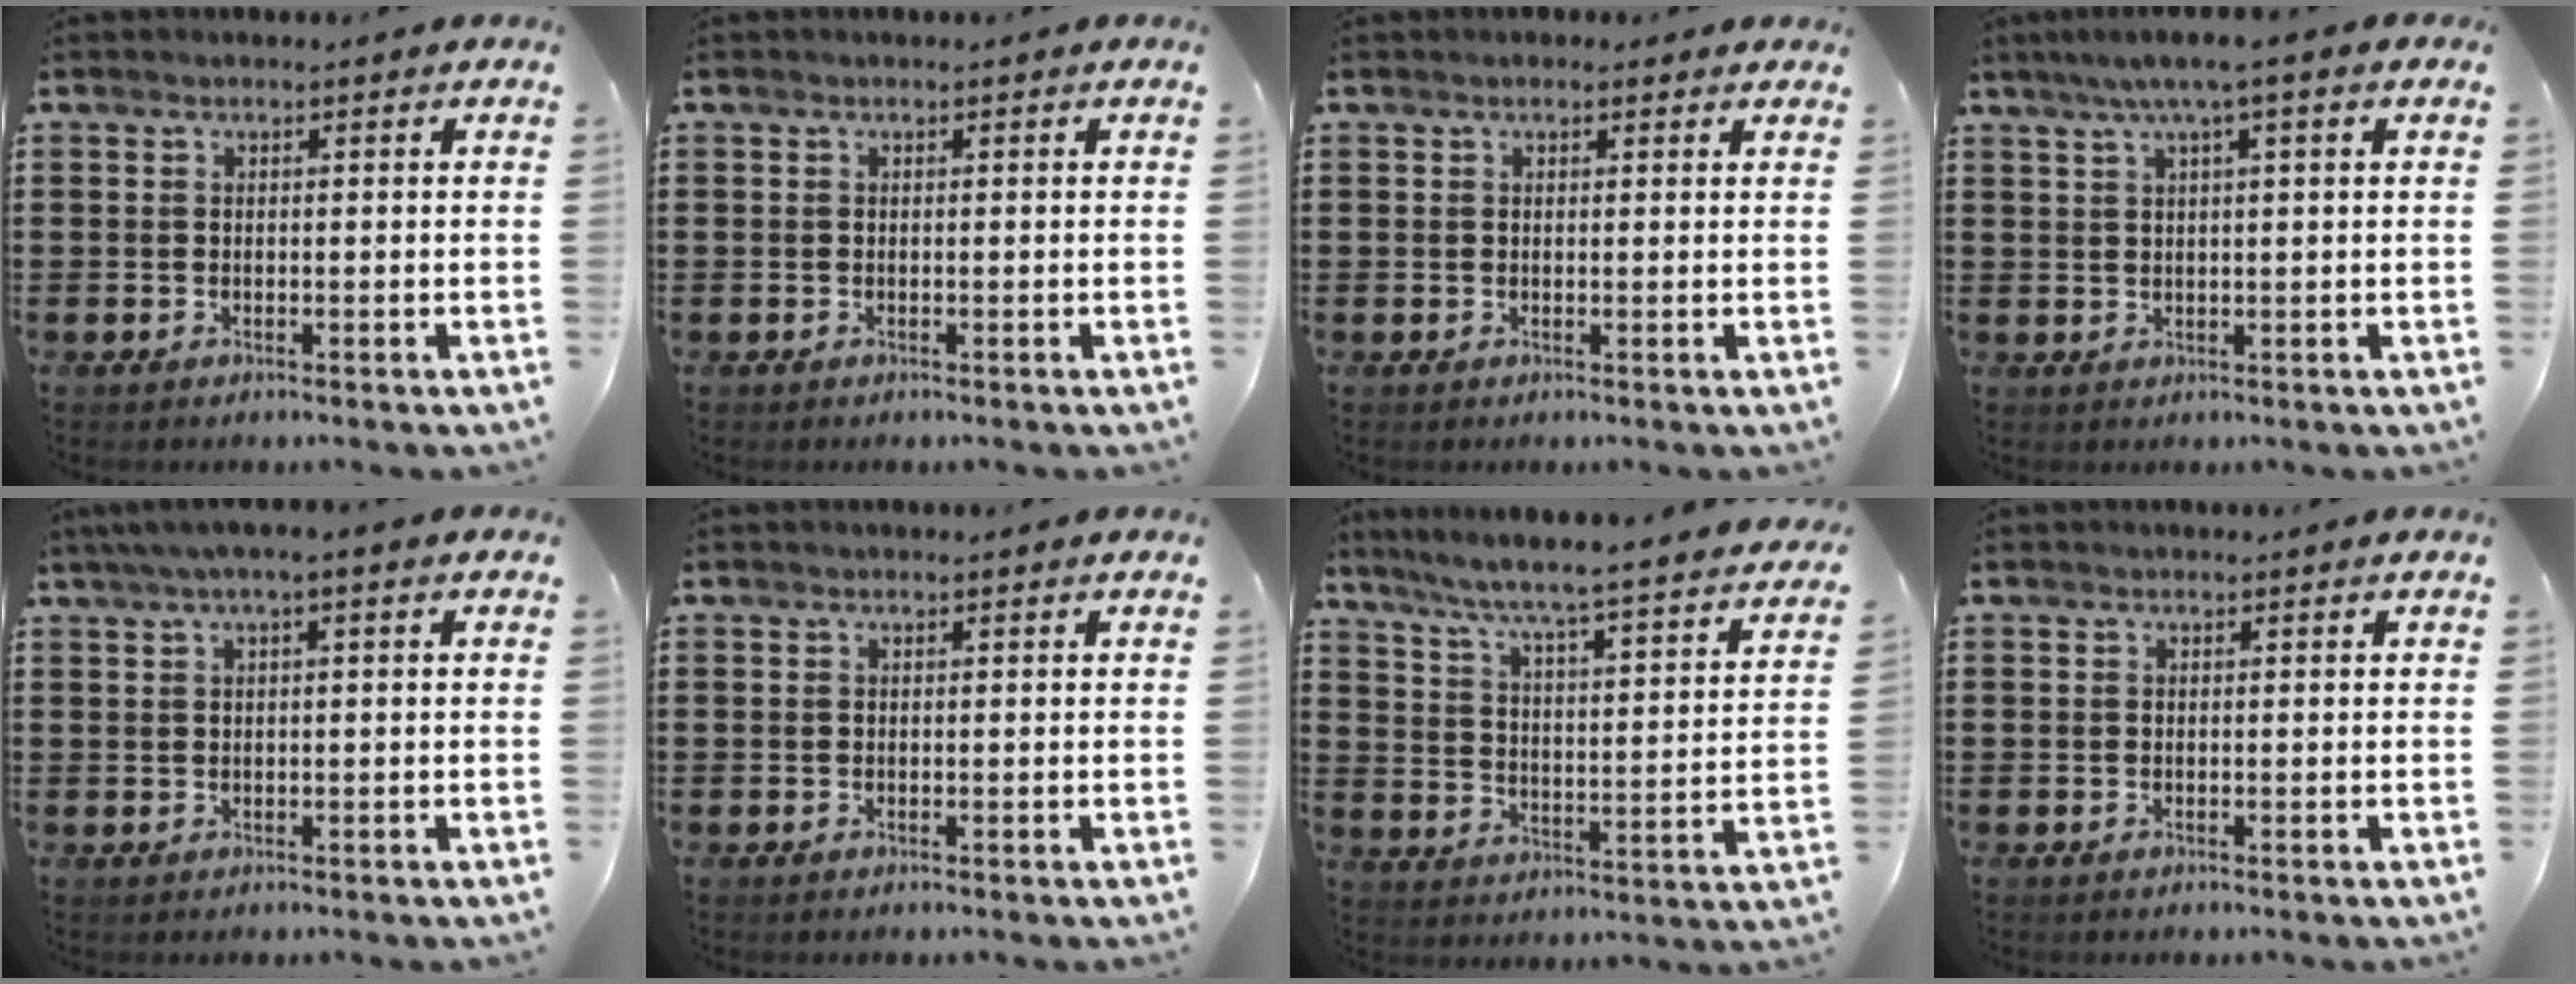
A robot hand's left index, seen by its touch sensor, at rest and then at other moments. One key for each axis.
{"total": 0.0}
{"total": 1.1, "fx": 0.8, "fy": 0.5, "fz": 0.5, "tx": -0.010, "ty": 0.004, "tz": 0.015}
{"total": 3.8, "fx": 1.8, "fy": 0.0, "fz": 3.3, "tx": -0.067, "ty": 0.004, "tz": 0.028}
{"total": 2.0, "fx": 0.1, "fy": 0.1, "fz": 2.0, "tx": -0.033, "ty": -0.001, "tz": 0.001}
{"total": 0.0}
{"total": 5.3, "fx": 4.7, "fy": -1.2, "fz": 2.0, "tx": -0.062, "ty": -0.050, "tz": 0.068}
{"total": 0.0}